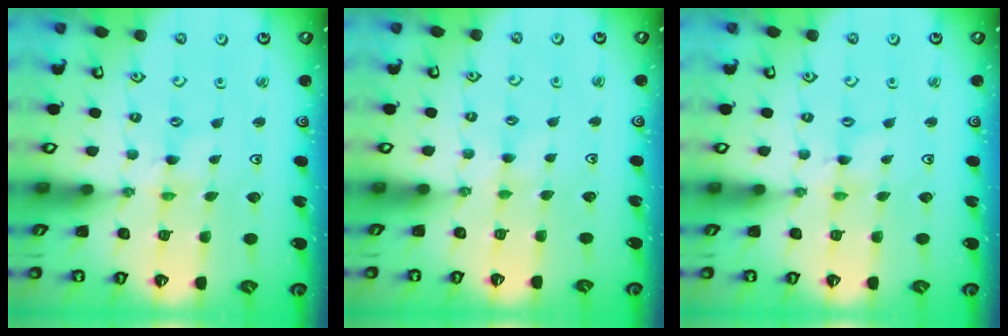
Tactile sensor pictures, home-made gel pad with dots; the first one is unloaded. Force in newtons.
{"total": 2.1, "press": 2.1, "slide": 0.4}
{"total": 1.4, "press": 1.4, "slide": 0.2}